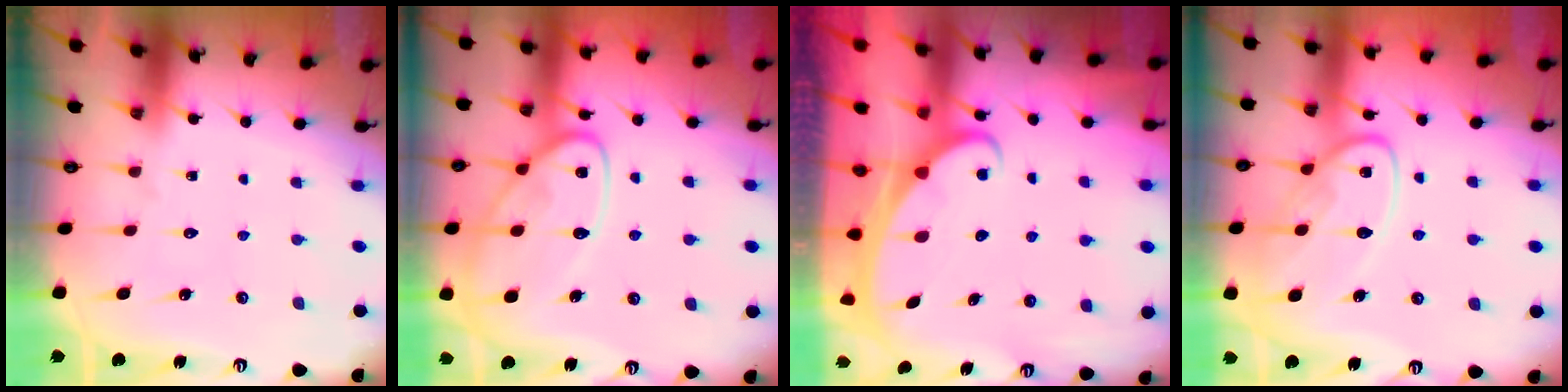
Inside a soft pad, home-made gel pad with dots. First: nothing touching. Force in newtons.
{"total": 13.8, "press": 13.8, "slide": 1.2}
{"total": 2.4, "press": 2.4, "slide": 0.3}
{"total": 13.6, "press": 13.5, "slide": 1.3}